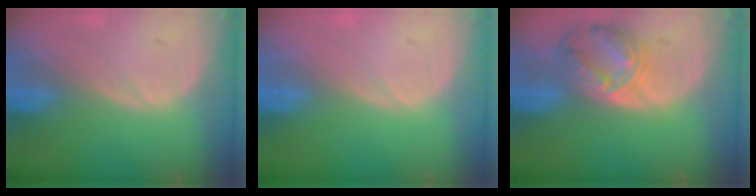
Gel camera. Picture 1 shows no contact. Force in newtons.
{"total": 0.0}
{"total": 8.2, "press": 7.1, "slide": 4.2}